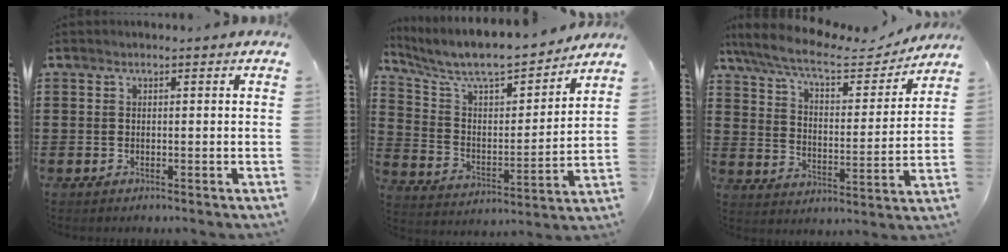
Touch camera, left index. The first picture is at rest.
{"total": 8.6, "force": [7.7, 1.5, 3.5], "torque": [-0.105, -0.055, 0.129]}
{"total": 9.3, "force": [7.6, 1.8, 4.9], "torque": [-0.126, -0.034, 0.131]}